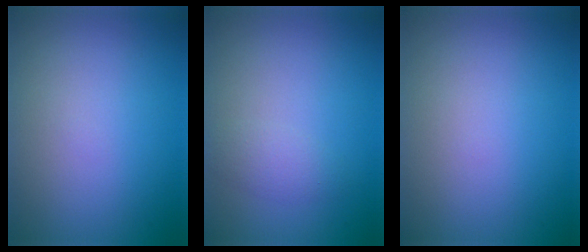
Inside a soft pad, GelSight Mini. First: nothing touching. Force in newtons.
{"total": 1.6, "press": 1.6, "slide": 0.1}
{"total": 0.0}